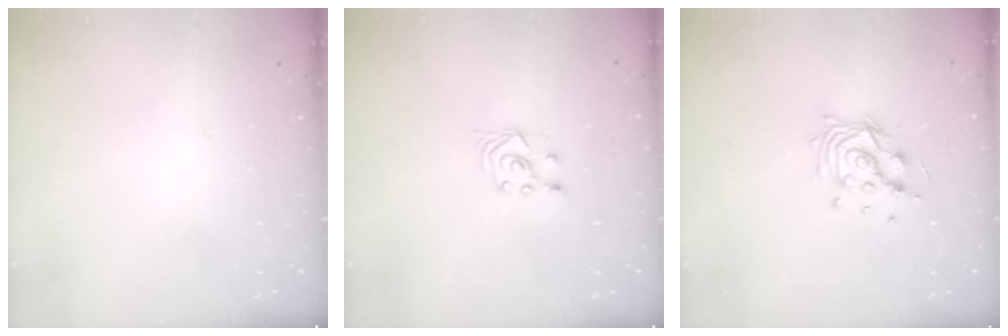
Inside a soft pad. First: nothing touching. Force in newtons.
{"total": 2.9, "press": 2.5, "slide": 1.4}
{"total": 10.5, "press": 10.5, "slide": 0.6}